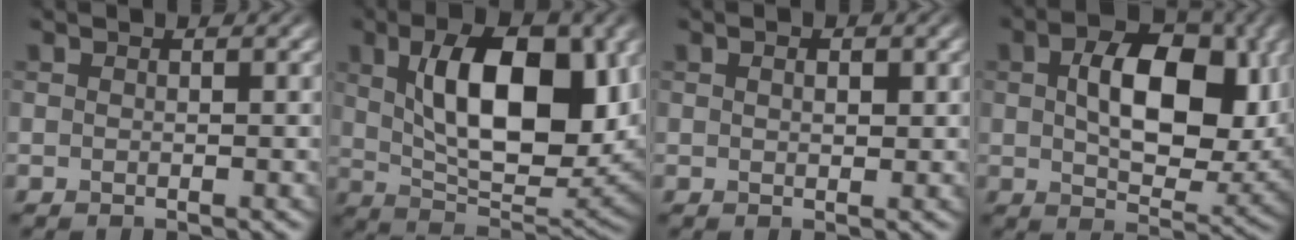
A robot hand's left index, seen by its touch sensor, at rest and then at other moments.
{"total": 12.0, "force": [2.8, 5.7, 10.2], "torque": [-0.159, -0.003, 0.050]}
{"total": 1.4, "force": [0.5, 0.7, 1.1], "torque": [-0.013, -0.003, 0.011]}
{"total": 9.9, "force": [1.5, 5.8, 7.9], "torque": [-0.130, -0.006, 0.030]}